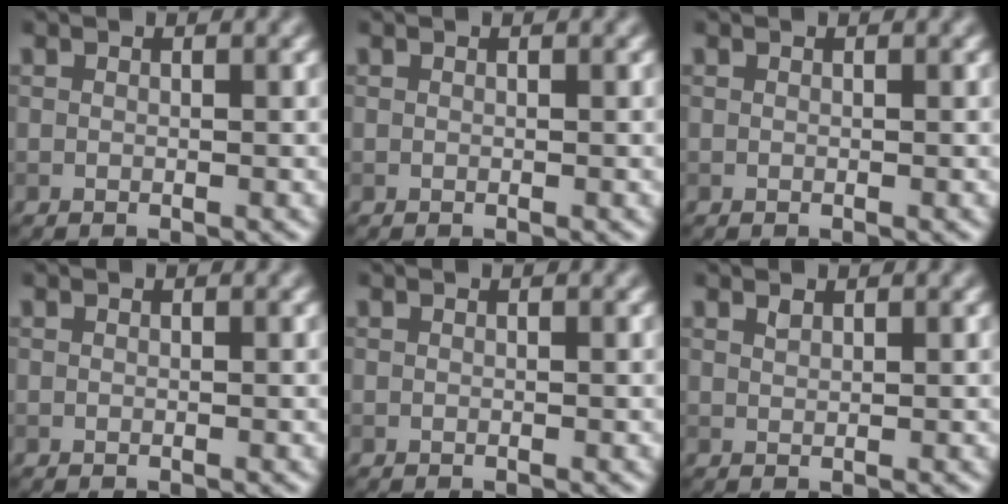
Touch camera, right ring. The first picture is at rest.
{"total": 0.0}
{"total": 0.0}
{"total": 0.0}
{"total": 0.0}
{"total": 0.6, "force": [0.6, 0.2, 0.3], "torque": [-0.005, 0.000, 0.014]}